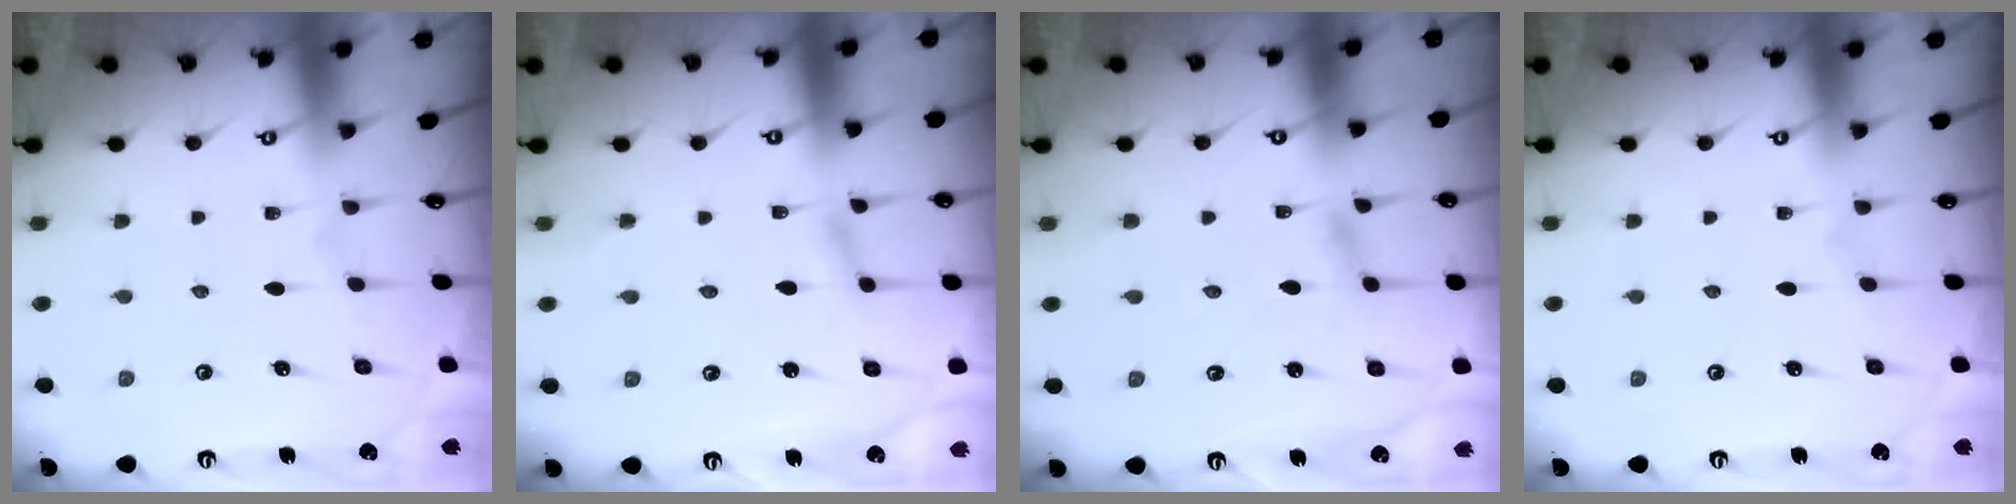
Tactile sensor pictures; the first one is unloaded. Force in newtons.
{"total": 2.3, "press": 2.3, "slide": 0.1}
{"total": 1.4, "press": 1.4, "slide": 0.1}
{"total": 0.0}